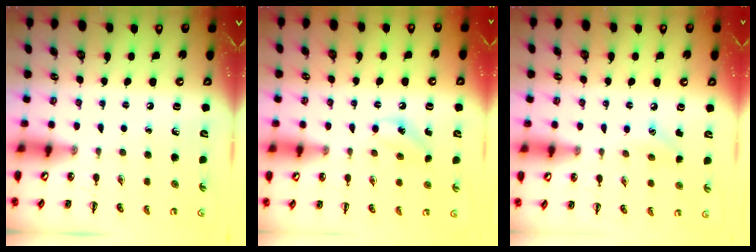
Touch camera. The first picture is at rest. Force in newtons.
{"total": 7.2, "press": 6.9, "slide": 1.9}
{"total": 6.8, "press": 6.5, "slide": 1.7}